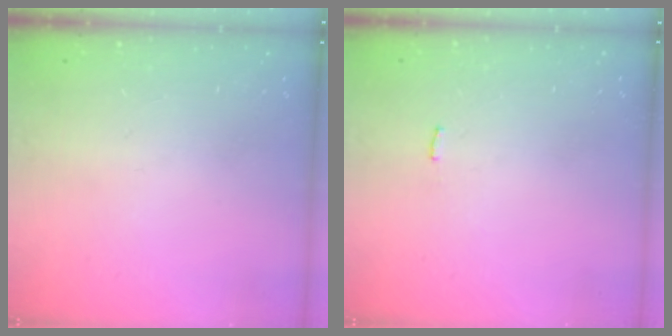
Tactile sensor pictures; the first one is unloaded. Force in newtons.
{"total": 2.5, "press": 2.5, "slide": 0.1}